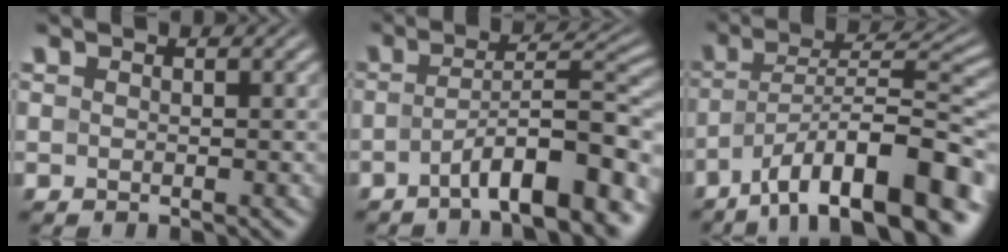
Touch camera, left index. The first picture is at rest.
{"total": 9.2, "force": [-4.5, 2.1, 7.7], "torque": [-0.105, 0.017, -0.075]}
{"total": 13.5, "force": [-8.1, 4.1, 10.0], "torque": [-0.149, 0.013, -0.139]}